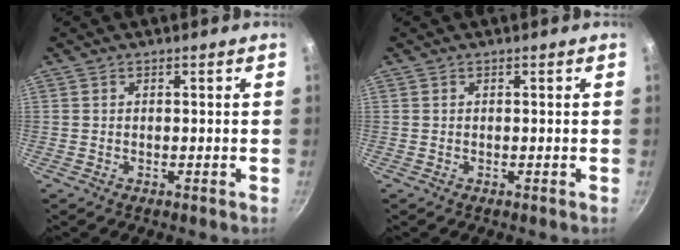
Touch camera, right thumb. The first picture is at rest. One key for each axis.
{"total": 0.0}